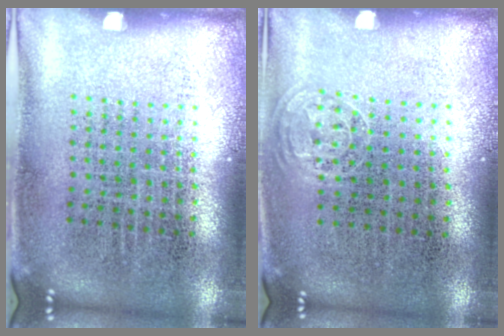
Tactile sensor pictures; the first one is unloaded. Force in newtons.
{"total": 0.7, "press": 0.6, "slide": 0.3}